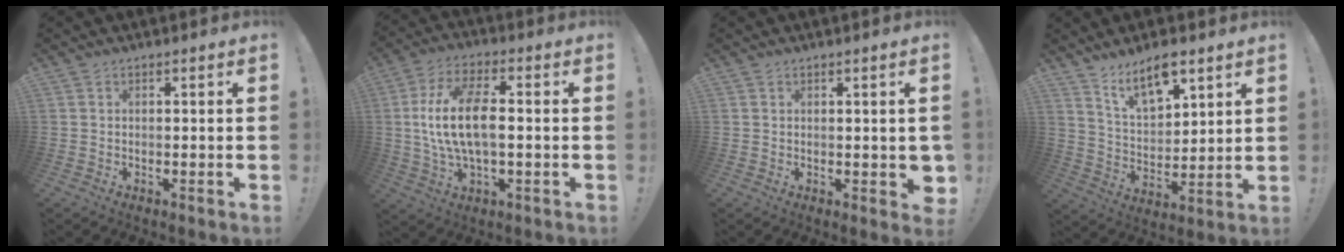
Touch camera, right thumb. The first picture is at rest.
{"total": 15.0, "force": [0.2, 6.8, 13.3], "torque": [-0.256, 0.006, 0.002]}
{"total": 2.1, "force": [0.6, 1.4, 1.4], "torque": [-0.013, 0.000, 0.012]}
{"total": 11.2, "force": [8.3, 4.6, 6.0], "torque": [-0.093, -0.051, 0.149]}